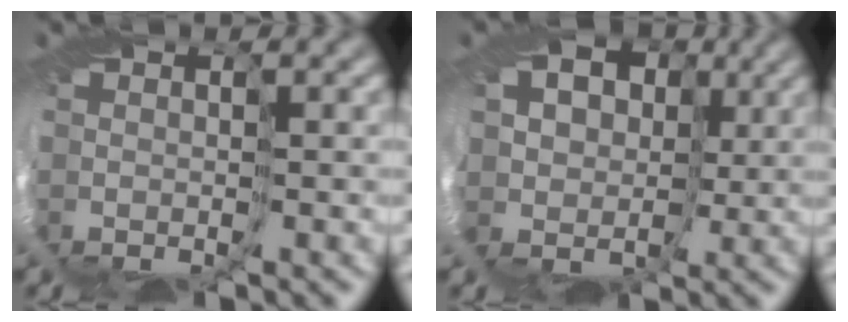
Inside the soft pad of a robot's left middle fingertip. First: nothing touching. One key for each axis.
{"total": 11.4, "fx": 4.5, "fy": 9.3, "fz": 4.8, "tx": -0.085, "ty": 0.037, "tz": 0.067}